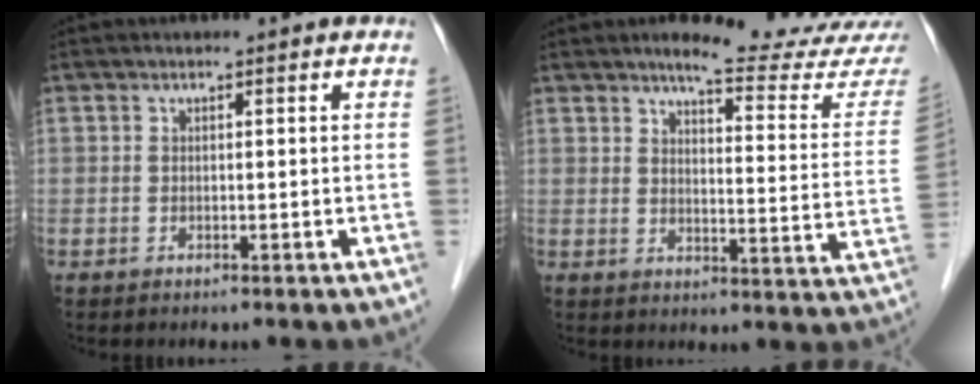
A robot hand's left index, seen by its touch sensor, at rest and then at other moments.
{"total": 15.4, "force": [14.5, -0.1, 5.3], "torque": [-0.064, -0.088, 0.157]}